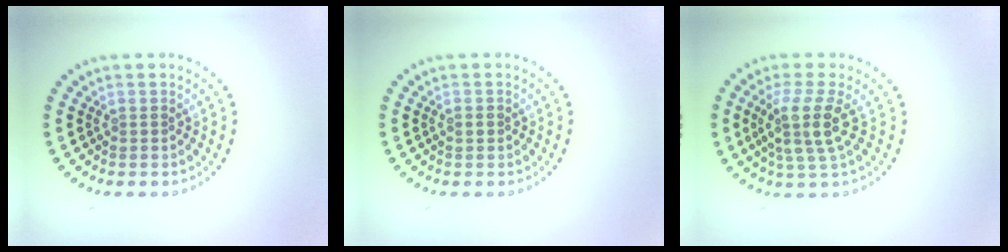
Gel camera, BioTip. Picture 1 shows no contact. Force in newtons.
{"total": 1.1, "press": 1.1, "slide": 0.0}
{"total": 3.8, "press": 3.0, "slide": 2.3}